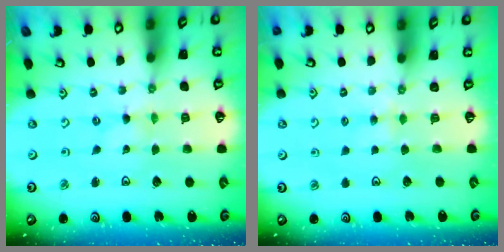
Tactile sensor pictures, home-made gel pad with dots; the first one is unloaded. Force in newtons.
{"total": 3.2, "press": 3.2, "slide": 0.6}